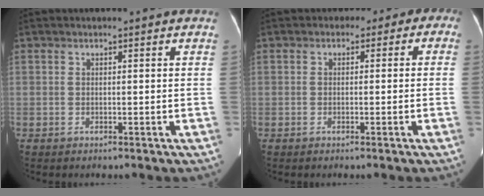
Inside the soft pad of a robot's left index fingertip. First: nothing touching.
{"total": 3.4, "force": [-0.6, 2.6, 2.1], "torque": [-0.004, 0.031, -0.018]}